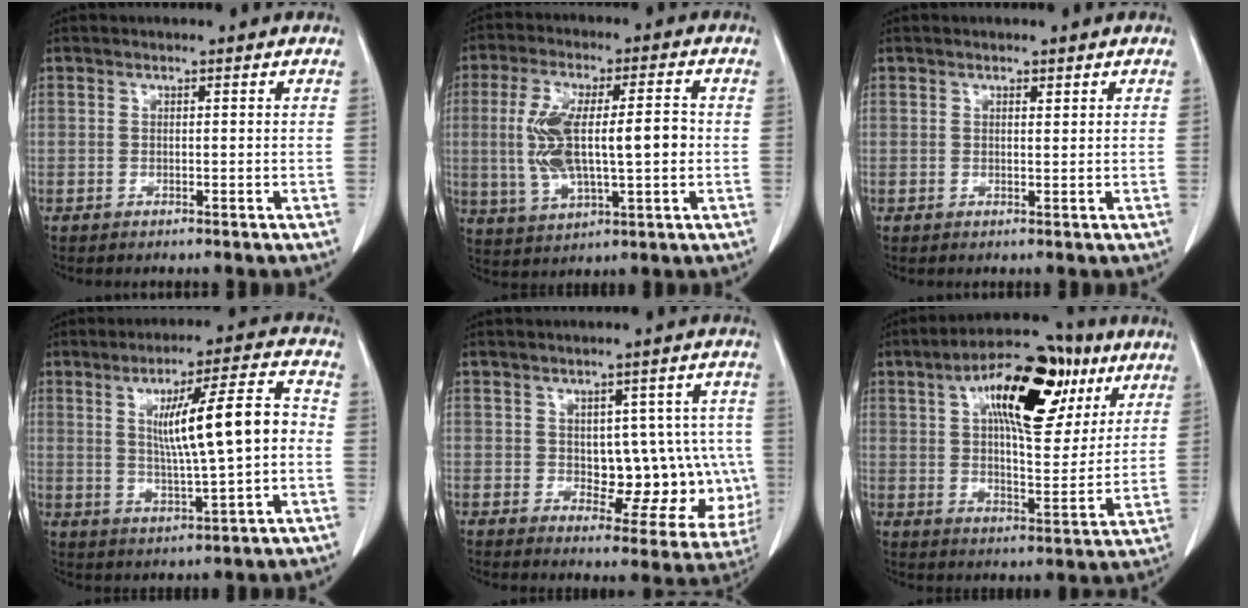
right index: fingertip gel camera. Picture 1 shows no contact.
{"total": 13.2, "force": [-0.2, 4.0, 12.6], "torque": [-0.252, 0.015, 0.006]}
{"total": 1.7, "force": [1.3, 0.5, 0.9], "torque": [-0.016, -0.008, 0.024]}
{"total": 12.1, "force": [0.6, 1.1, 12.0], "torque": [-0.192, 0.016, 0.015]}
{"total": 12.7, "force": [-0.6, 6.8, 10.7], "torque": [-0.115, 0.021, 0.013]}
{"total": 18.9, "force": [8.5, 7.1, 15.3], "torque": [-0.240, 0.033, 0.134]}